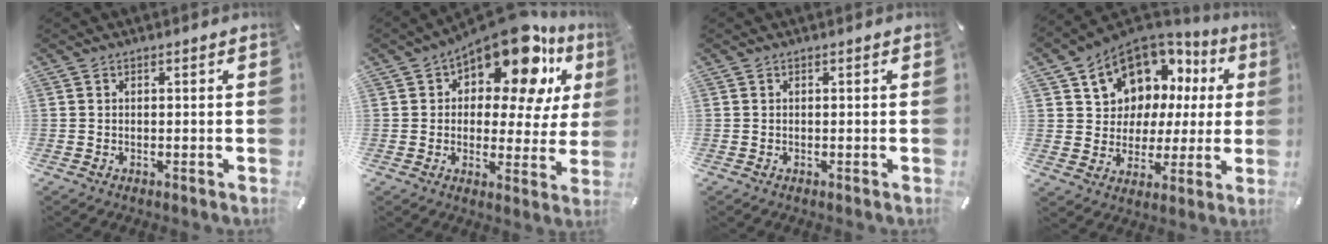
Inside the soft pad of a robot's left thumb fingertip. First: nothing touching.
{"total": 17.9, "force": [11.7, 7.8, 11.1], "torque": [-0.163, -0.086, 0.194]}
{"total": 0.0}
{"total": 11.6, "force": [6.7, 9.0, 2.8], "torque": [-0.068, -0.058, 0.130]}